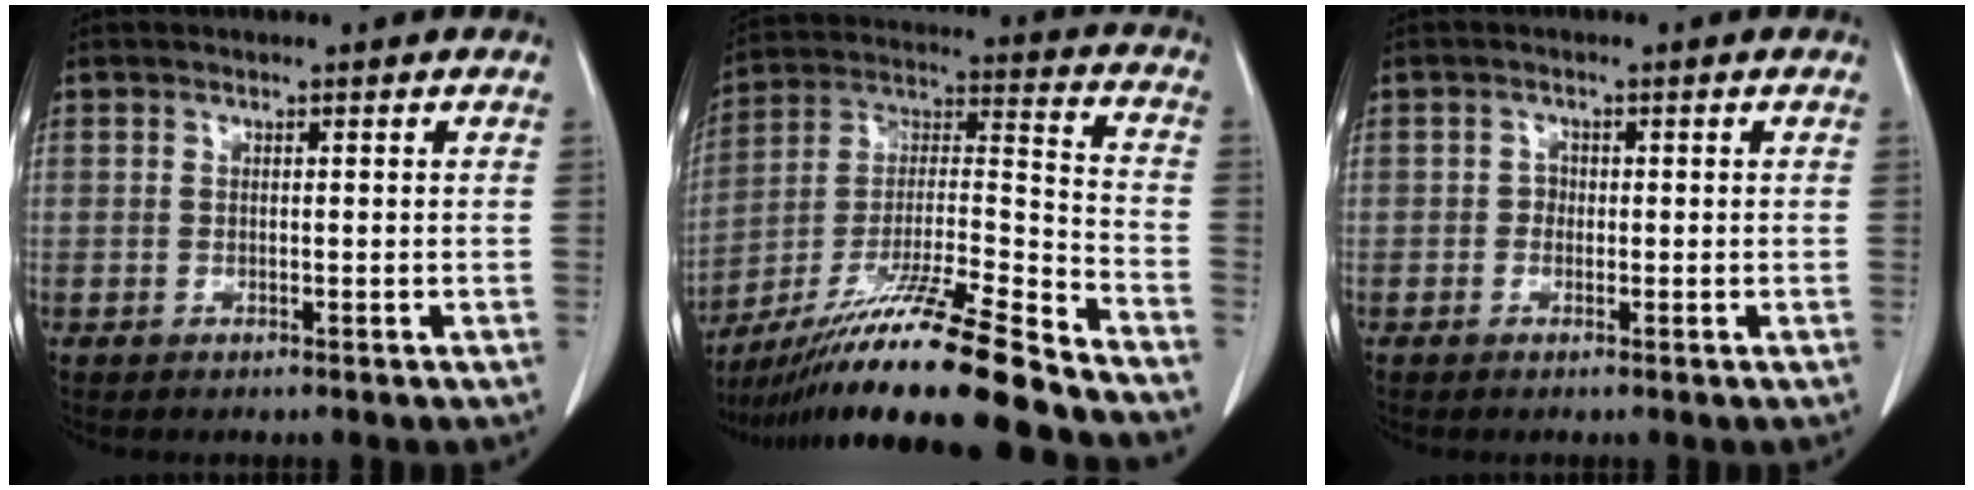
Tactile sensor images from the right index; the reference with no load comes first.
{"total": 22.7, "force": [-18.1, -0.5, 13.6], "torque": [-0.239, -0.020, -0.324]}
{"total": 1.0, "force": [-0.2, 0.9, 0.4], "torque": [-0.001, 0.005, -0.006]}